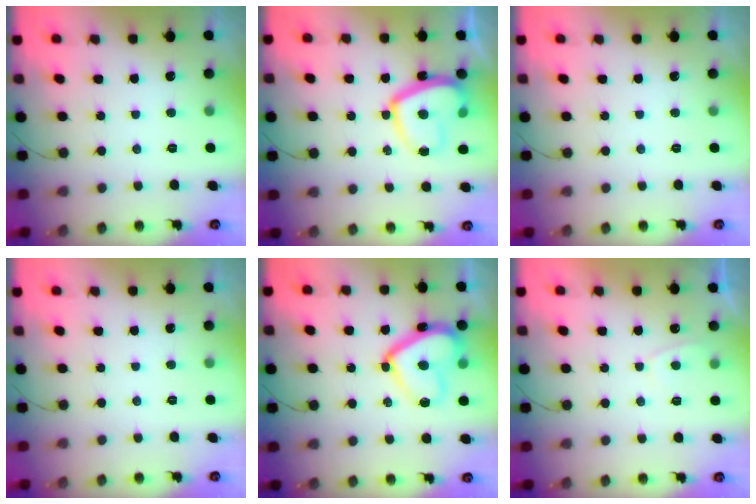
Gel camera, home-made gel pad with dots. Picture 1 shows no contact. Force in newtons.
{"total": 13.8, "press": 13.8, "slide": 1.1}
{"total": 0.0}
{"total": 0.0}
{"total": 15.6, "press": 15.5, "slide": 1.5}
{"total": 1.8, "press": 1.7, "slide": 0.6}